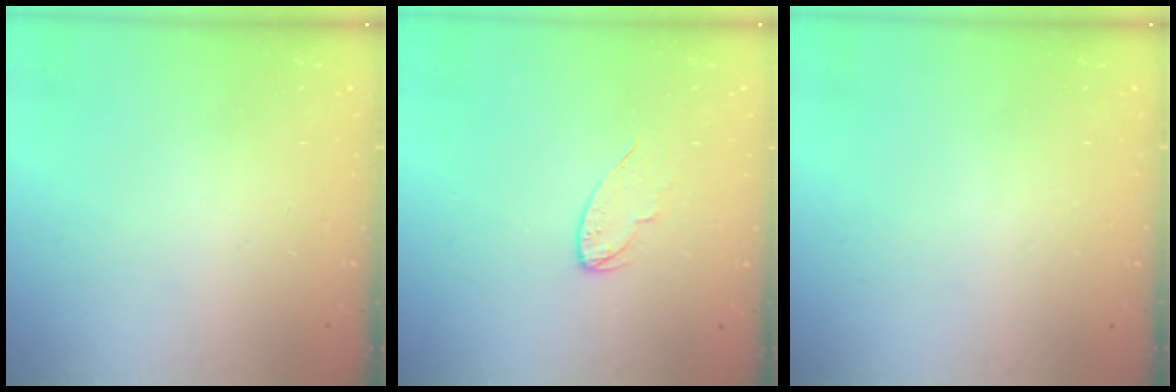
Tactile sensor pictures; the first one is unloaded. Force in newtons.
{"total": 5.6, "press": 5.6, "slide": 0.4}
{"total": 0.0}